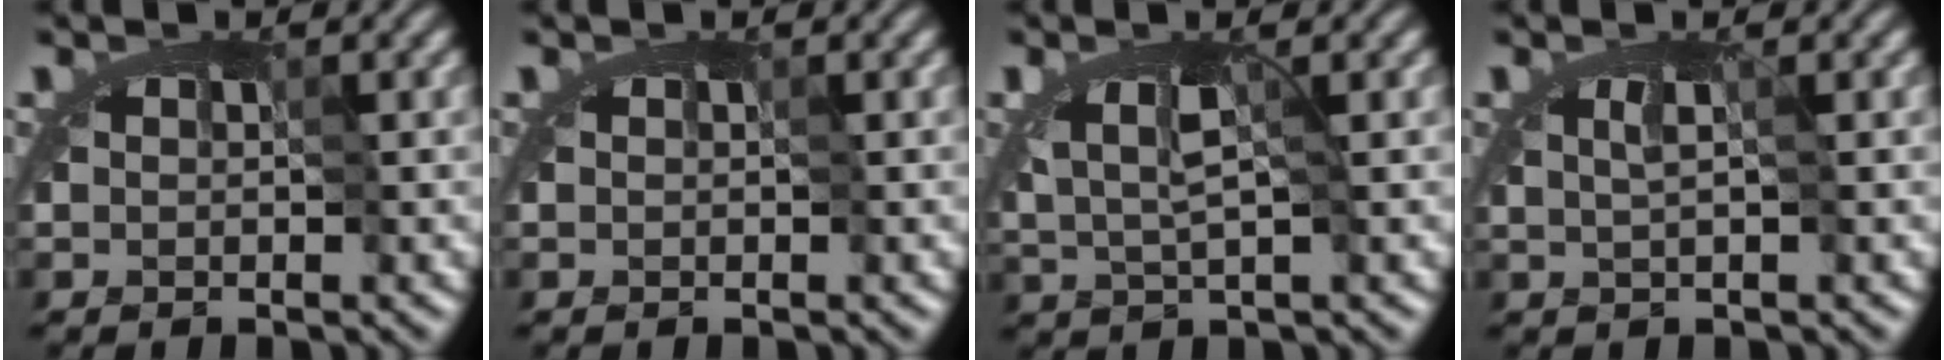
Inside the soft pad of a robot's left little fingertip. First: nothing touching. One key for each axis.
{"total": 0.0}
{"total": 1.7, "fx": -0.5, "fy": 0.4, "fz": 1.6, "tx": -0.022, "ty": -0.007, "tz": -0.011}
{"total": 0.7, "fx": -0.5, "fy": -0.4, "fz": 0.3, "tx": -0.001, "ty": -0.003, "tz": -0.008}